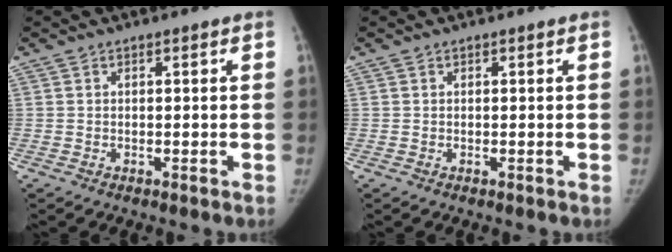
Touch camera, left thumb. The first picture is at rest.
{"total": 0.0}